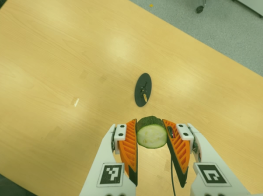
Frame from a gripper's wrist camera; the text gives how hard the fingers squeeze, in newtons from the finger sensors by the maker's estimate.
{"total": 10.4, "left": 10.0, "right": 10.9}